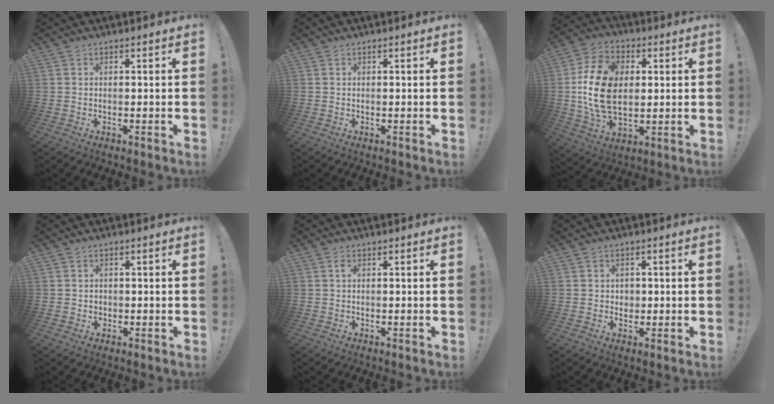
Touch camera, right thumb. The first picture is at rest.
{"total": 0.0}
{"total": 19.3, "force": [1.2, 13.3, 13.9], "torque": [-0.259, 0.007, 0.023]}
{"total": 1.3, "force": [0.1, 1.3, 0.3], "torque": [-0.002, -0.001, 0.000]}
{"total": 1.0, "force": [0.2, 0.5, 0.8], "torque": [-0.010, 0.000, 0.000]}
{"total": 2.5, "force": [0.5, 2.4, 0.4], "torque": [-0.002, -0.004, 0.007]}